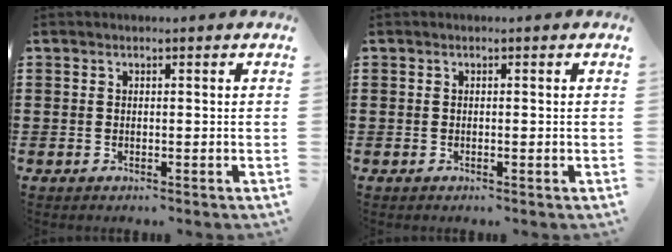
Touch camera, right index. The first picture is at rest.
{"total": 0.0}